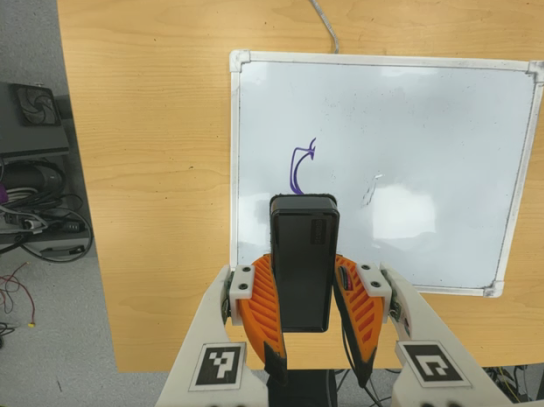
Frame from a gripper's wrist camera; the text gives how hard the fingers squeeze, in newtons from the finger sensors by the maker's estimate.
{"total": 6.4, "left": 5.4, "right": 7.4}